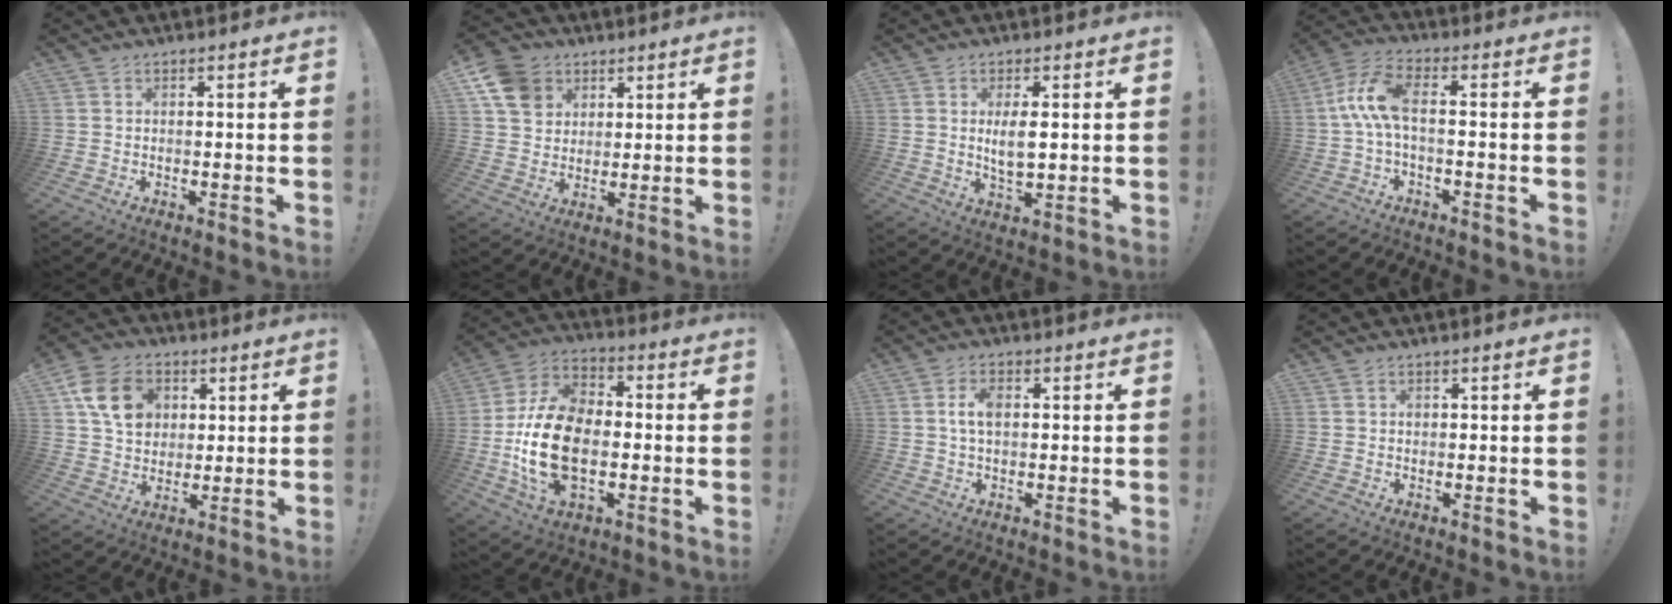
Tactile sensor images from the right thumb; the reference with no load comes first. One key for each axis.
{"total": 11.4, "fx": 5.3, "fy": 9.0, "fz": 4.5, "tx": -0.078, "ty": -0.018, "tz": 0.110}
{"total": 5.7, "fx": 1.0, "fy": 2.2, "fz": 5.1, "tx": -0.086, "ty": -0.010, "tz": 0.012}
{"total": 9.3, "fx": 0.0, "fy": 3.4, "fz": 8.6, "tx": -0.171, "ty": 0.002, "tz": 0.002}
{"total": 14.9, "fx": 5.1, "fy": 11.6, "fz": 7.7, "tx": -0.113, "ty": -0.006, "tz": 0.104}
{"total": 20.5, "fx": -3.9, "fy": 13.5, "fz": 15.0, "tx": -0.290, "ty": 0.023, "tz": -0.058}
{"total": 4.6, "fx": 0.6, "fy": 2.5, "fz": 3.8, "tx": -0.072, "ty": 0.009, "tz": 0.010}
{"total": 0.5, "fx": 0.0, "fy": 0.5, "fz": 0.2, "tx": 0.001, "ty": 0.001, "tz": -0.001}